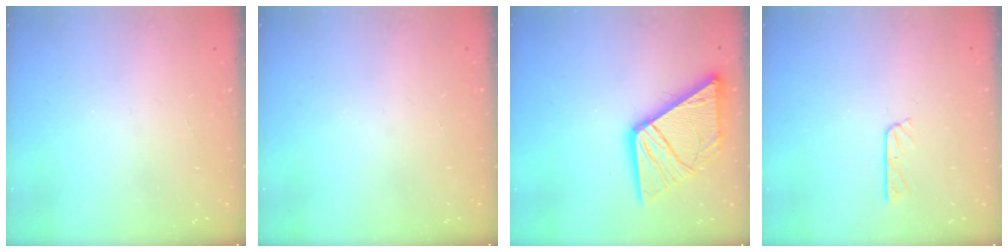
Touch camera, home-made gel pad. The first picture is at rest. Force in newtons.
{"total": 0.0}
{"total": 15.2, "press": 15.1, "slide": 1.5}
{"total": 3.7, "press": 3.6, "slide": 0.3}